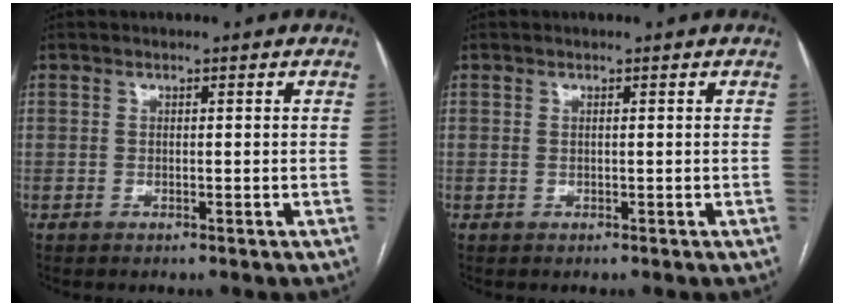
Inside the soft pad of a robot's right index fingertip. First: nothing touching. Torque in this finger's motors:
{"motor_torque": [-0.16, -0.07, -0.04, 0.01]}